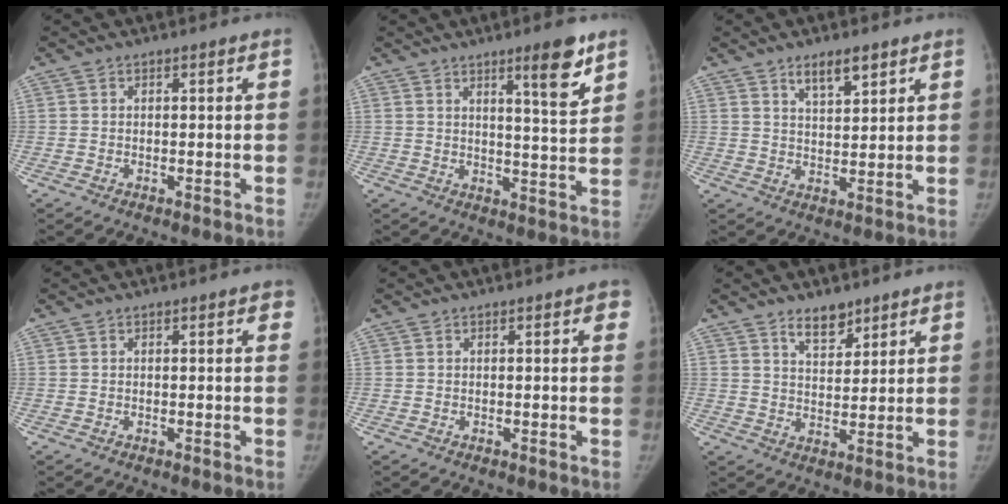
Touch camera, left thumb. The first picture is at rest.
{"total": 8.4, "force": [5.3, 1.1, 6.5], "torque": [-0.084, -0.038, 0.076]}
{"total": 5.5, "force": [3.7, 2.0, 3.6], "torque": [-0.044, -0.027, 0.063]}
{"total": 1.5, "force": [0.7, 0.5, 1.2], "torque": [-0.008, 0.000, 0.005]}
{"total": 2.0, "force": [1.0, 0.7, 1.6], "torque": [-0.009, 0.001, 0.007]}
{"total": 5.4, "force": [4.0, 2.7, 2.5], "torque": [-0.017, -0.032, 0.071]}